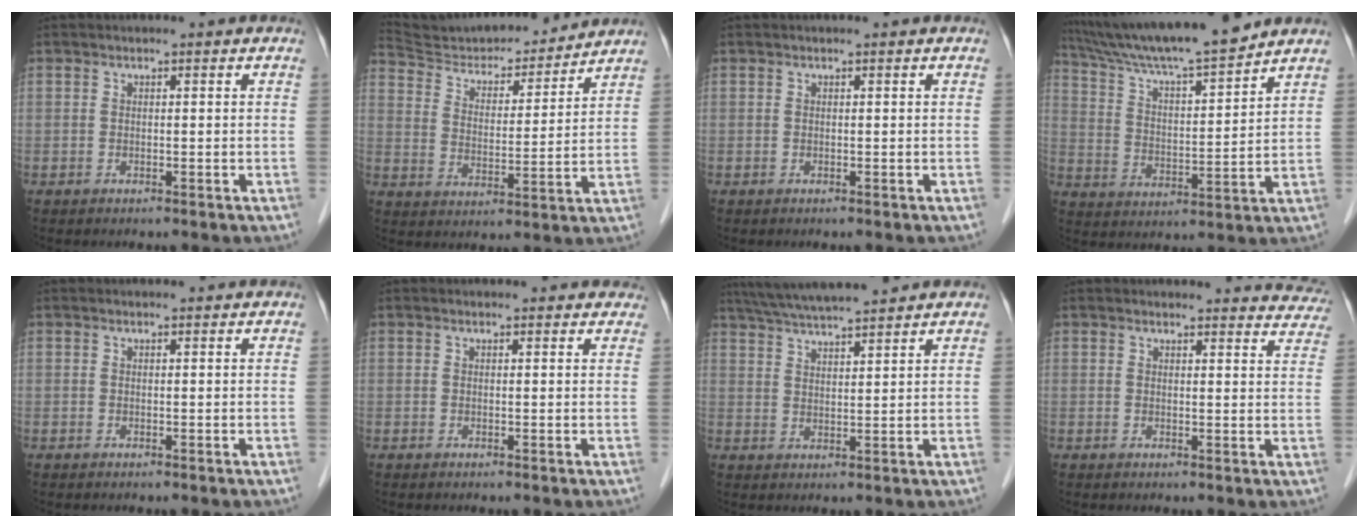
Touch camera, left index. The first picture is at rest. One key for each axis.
{"total": 16.2, "fx": 15.6, "fy": 2.7, "fz": 3.4, "tx": -0.056, "ty": -0.002, "tz": 0.247}
{"total": 0.0}
{"total": 15.4, "fx": 13.9, "fy": -0.3, "fz": 6.8, "tx": -0.124, "ty": 0.003, "tz": 0.234}
{"total": 1.1, "fx": 1.0, "fy": 0.1, "fz": 0.2, "tx": -0.010, "ty": 0.007, "tz": 0.012}
{"total": 5.3, "fx": 4.9, "fy": 1.6, "fz": 1.4, "tx": -0.004, "ty": 0.009, "tz": 0.042}
{"total": 10.3, "fx": 9.2, "fy": -0.1, "fz": 4.5, "tx": -0.082, "ty": 0.024, "tz": 0.147}
{"total": 12.8, "fx": 12.5, "fy": 2.3, "fz": 1.5, "tx": 0.017, "ty": -0.043, "tz": 0.105}